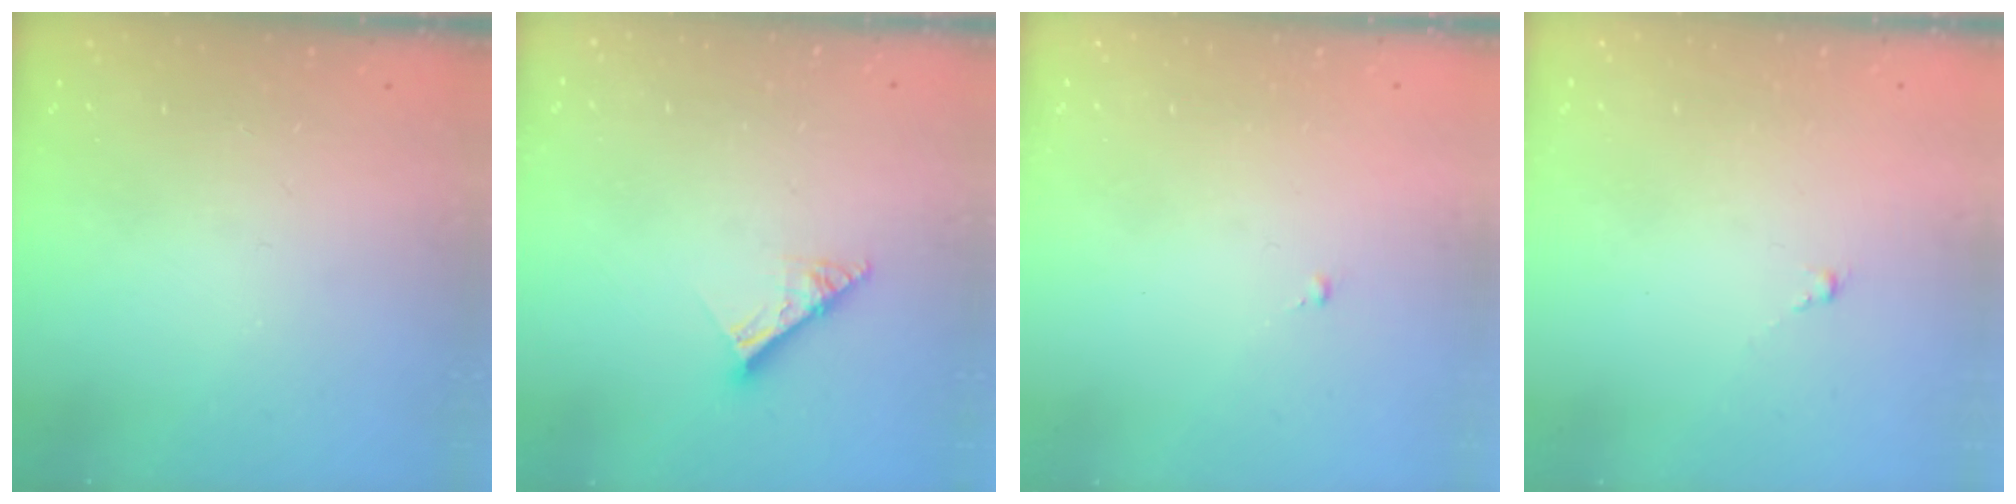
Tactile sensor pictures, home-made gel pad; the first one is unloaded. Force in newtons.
{"total": 8.2, "press": 8.1, "slide": 1.0}
{"total": 0.0}
{"total": 0.0}